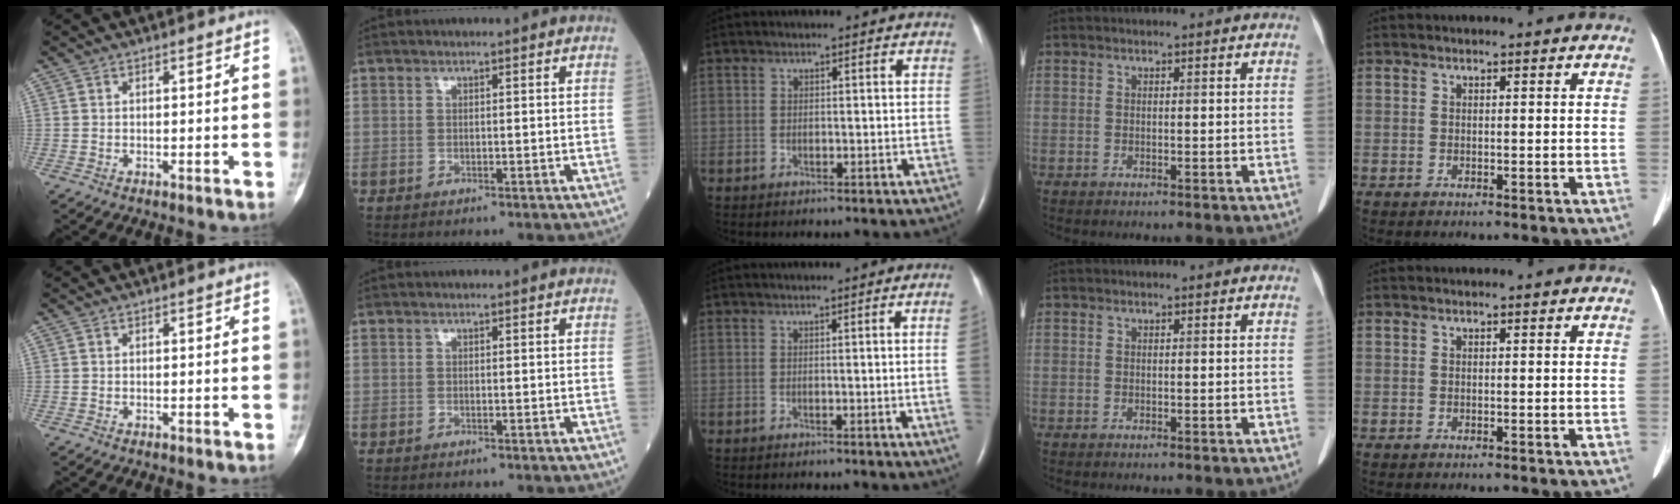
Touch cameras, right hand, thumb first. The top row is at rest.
{"middle": {"total": 2.6, "force": [-0.1, -1.2, 2.3], "torque": [-0.031, -0.004, 0.002]}}